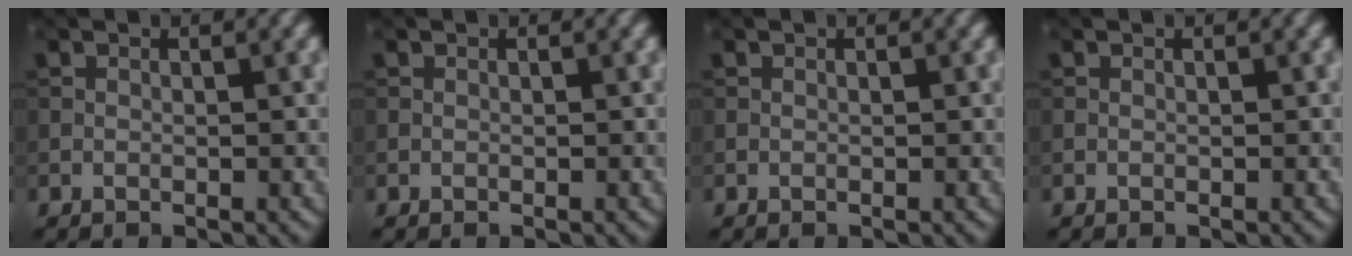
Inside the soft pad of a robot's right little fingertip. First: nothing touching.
{"total": 0.0}
{"total": 0.0}
{"total": 0.0}